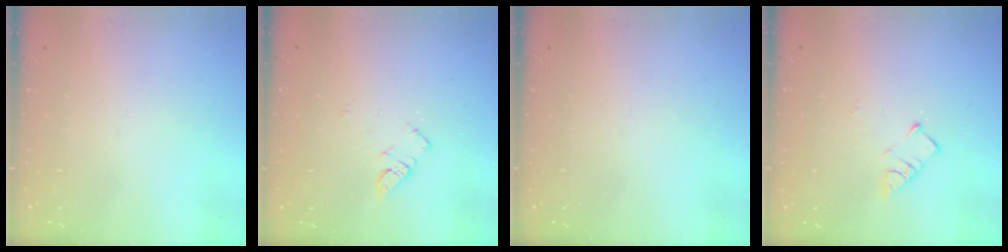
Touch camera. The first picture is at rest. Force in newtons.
{"total": 5.6, "press": 5.6, "slide": 0.8}
{"total": 0.0}
{"total": 3.7, "press": 3.7, "slide": 0.2}